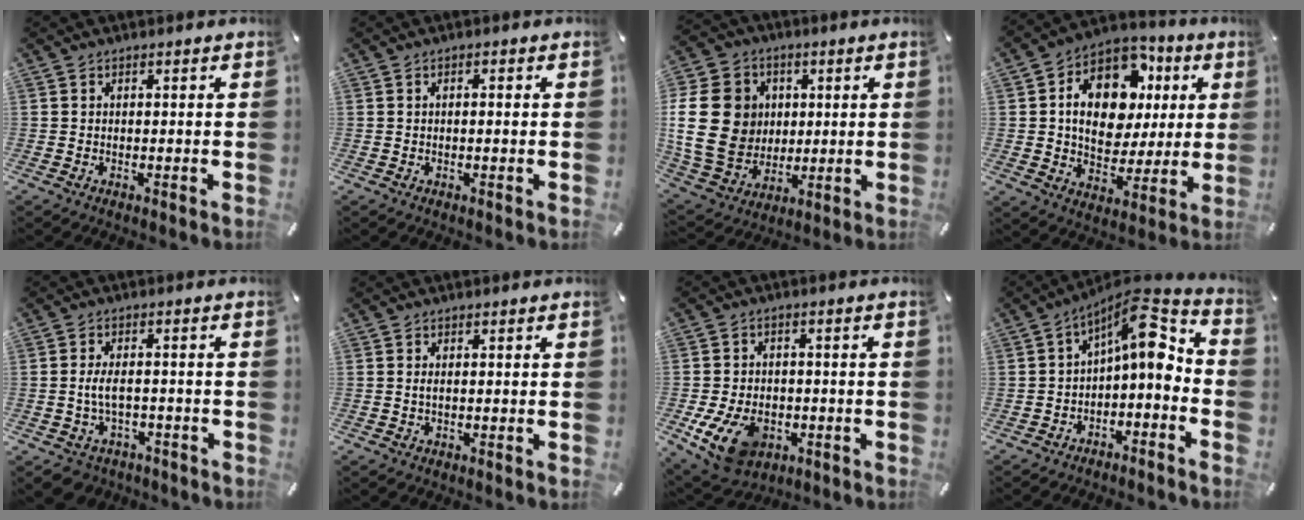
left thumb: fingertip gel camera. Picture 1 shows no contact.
{"total": 0.8, "force": [-0.1, 0.2, 0.8], "torque": [-0.013, 0.000, -0.001]}
{"total": 19.1, "force": [2.0, 16.3, 9.7], "torque": [-0.199, 0.003, 0.039]}
{"total": 16.1, "force": [4.1, 12.0, 9.9], "torque": [-0.168, -0.014, 0.074]}
{"total": 5.9, "force": [-1.7, 3.9, 4.1], "torque": [-0.090, 0.011, -0.035]}
{"total": 1.0, "force": [0.0, 0.4, 1.0], "torque": [-0.020, 0.001, -0.001]}
{"total": 11.7, "force": [-4.2, 8.4, 7.1], "torque": [-0.143, 0.013, -0.073]}
{"total": 10.7, "force": [3.4, 4.8, 8.9], "torque": [-0.125, -0.030, 0.052]}